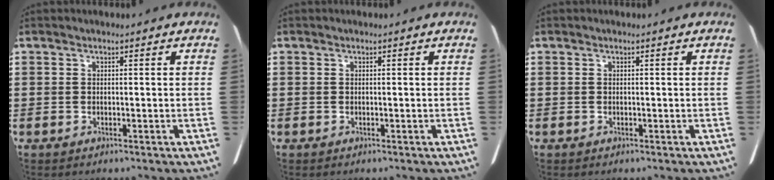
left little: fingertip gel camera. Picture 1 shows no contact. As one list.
[{"total": 0.0}, {"total": 0.0}]